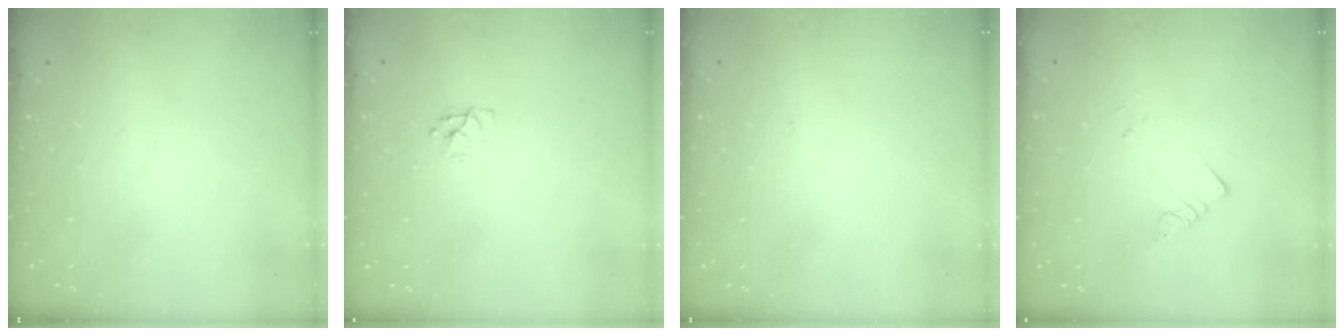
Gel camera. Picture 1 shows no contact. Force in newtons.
{"total": 4.9, "press": 4.9, "slide": 0.5}
{"total": 1.6, "press": 1.6, "slide": 0.0}
{"total": 2.9, "press": 2.9, "slide": 0.2}